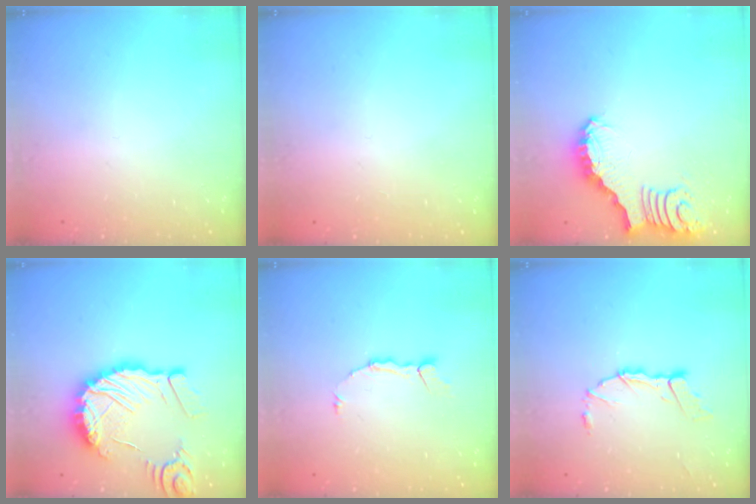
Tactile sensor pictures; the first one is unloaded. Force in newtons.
{"total": 1.5, "press": 1.5, "slide": 0.1}
{"total": 3.3, "press": 3.2, "slide": 0.7}
{"total": 15.4, "press": 15.3, "slide": 1.8}
{"total": 3.5, "press": 3.5, "slide": 0.3}
{"total": 9.0, "press": 8.9, "slide": 1.1}